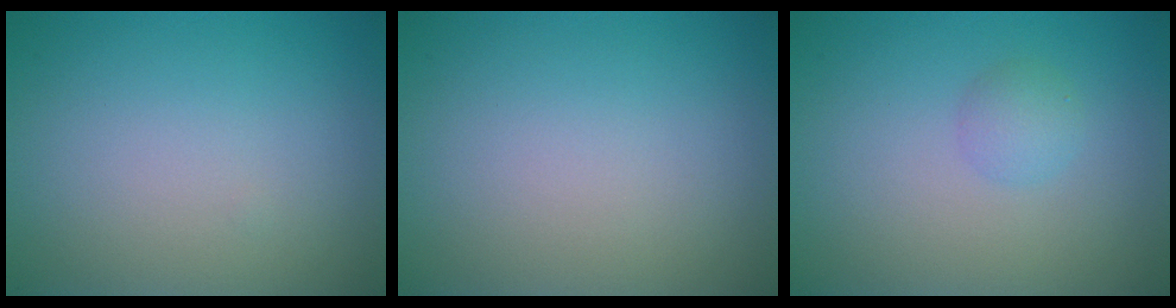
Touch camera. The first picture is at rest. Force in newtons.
{"total": 0.0}
{"total": 1.4, "press": 1.4, "slide": 0.1}